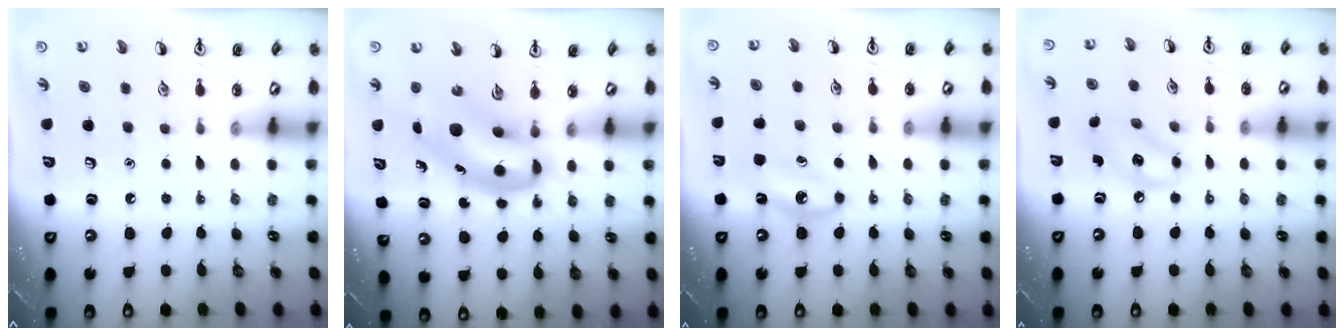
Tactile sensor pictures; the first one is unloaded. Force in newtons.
{"total": 9.1, "press": 8.8, "slide": 2.4}
{"total": 6.8, "press": 6.5, "slide": 2.0}
{"total": 7.5, "press": 7.3, "slide": 1.5}